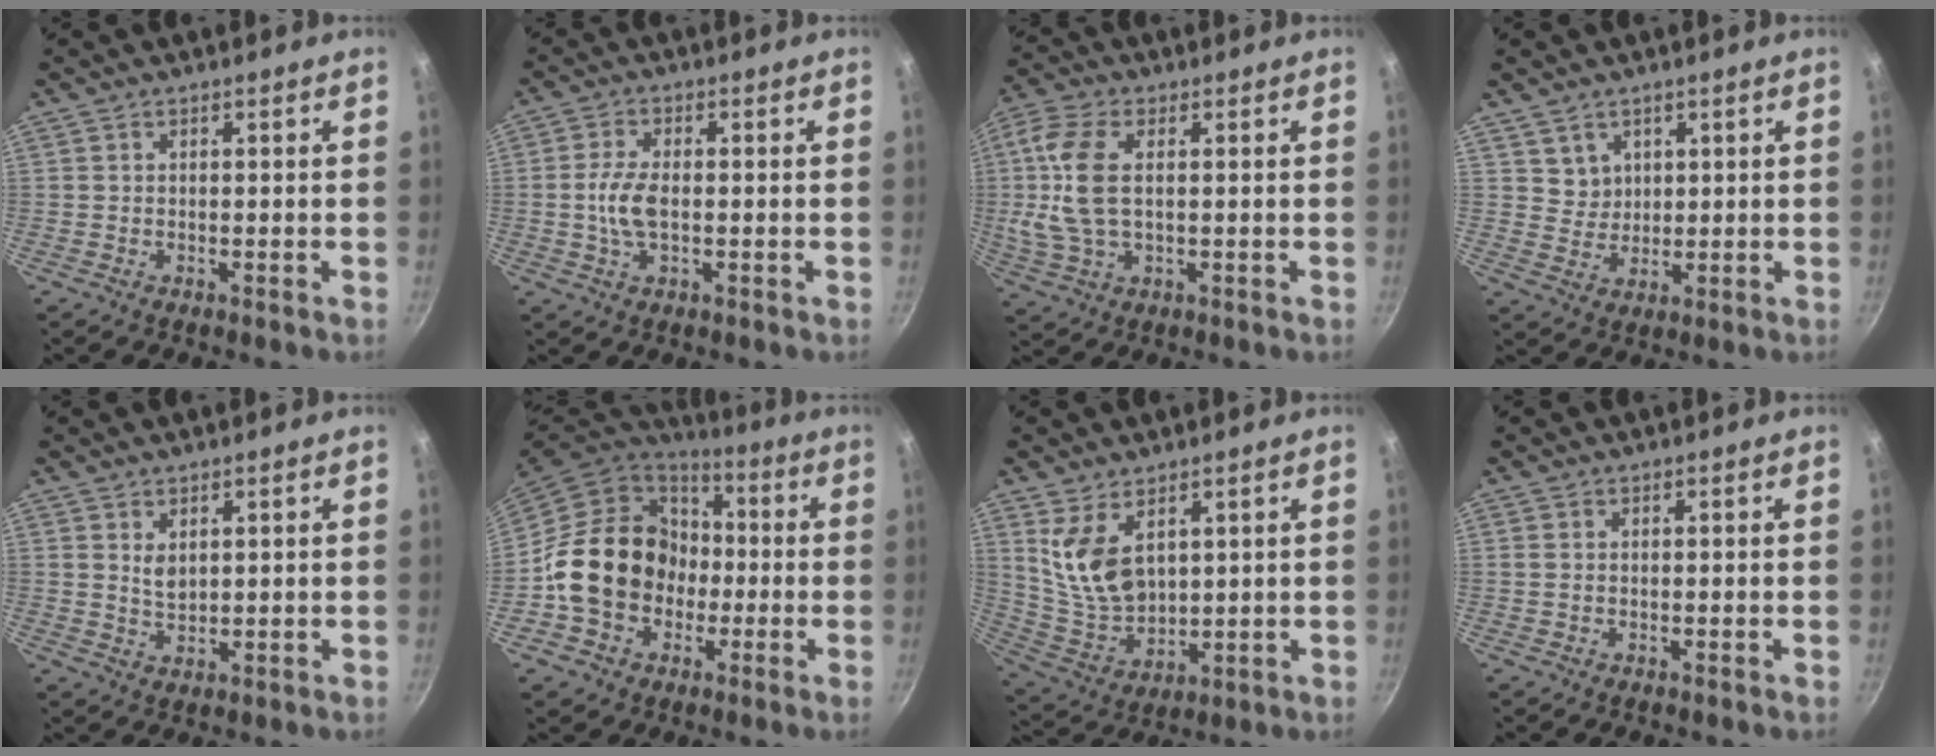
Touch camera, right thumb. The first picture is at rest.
{"total": 5.8, "force": [-0.4, 3.0, 5.0], "torque": [-0.101, 0.009, -0.012]}
{"total": 11.7, "force": [1.2, 6.2, 9.9], "torque": [-0.210, 0.009, 0.018]}
{"total": 3.6, "force": [1.7, 3.0, 0.9], "torque": [0.005, -0.005, 0.036]}
{"total": 3.1, "force": [1.4, 1.8, 2.1], "torque": [-0.034, -0.011, 0.028]}
{"total": 19.1, "force": [-2.4, 16.2, 9.8], "torque": [-0.145, 0.049, -0.039]}
{"total": 11.0, "force": [4.5, 6.6, 7.6], "torque": [-0.132, -0.042, 0.104]}
{"total": 0.7, "force": [0.1, 0.5, 0.5], "torque": [-0.010, 0.001, 0.002]}